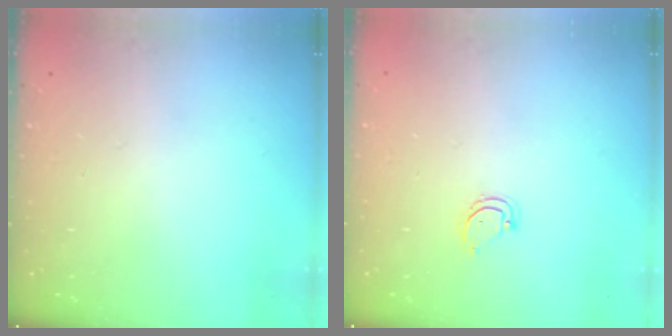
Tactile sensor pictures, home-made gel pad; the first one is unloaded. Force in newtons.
{"total": 3.9, "press": 3.9, "slide": 0.2}